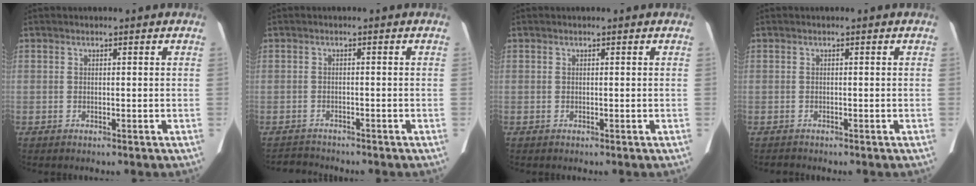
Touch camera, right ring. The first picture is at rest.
{"total": 2.9, "force": [-2.9, 0.4, -0.1], "torque": [-0.004, -0.014, -0.046]}
{"total": 0.0}
{"total": 0.6, "force": [-0.6, 0.1, -0.1], "torque": [-0.005, -0.004, -0.011]}